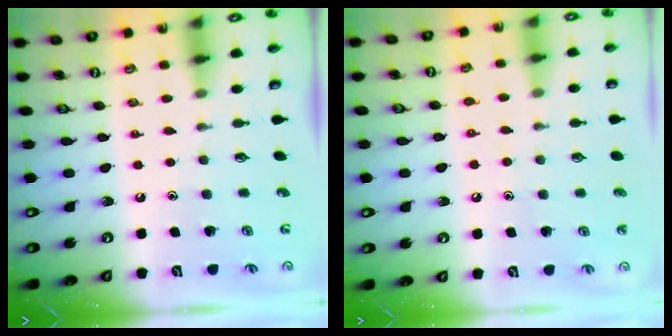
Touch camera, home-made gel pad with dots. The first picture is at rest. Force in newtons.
{"total": 5.6, "press": 5.5, "slide": 0.5}